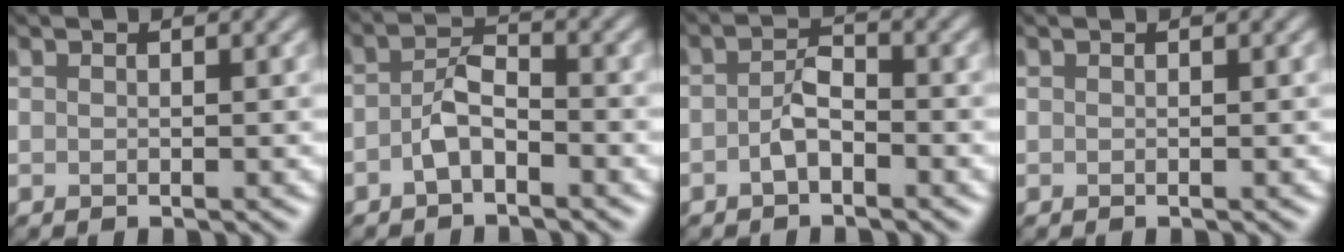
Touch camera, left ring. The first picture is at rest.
{"total": 2.5, "force": [-1.2, 1.1, 1.8], "torque": [-0.035, 0.008, -0.028]}
{"total": 2.0, "force": [-1.0, 1.0, 1.5], "torque": [-0.029, 0.006, -0.023]}
{"total": 0.0}